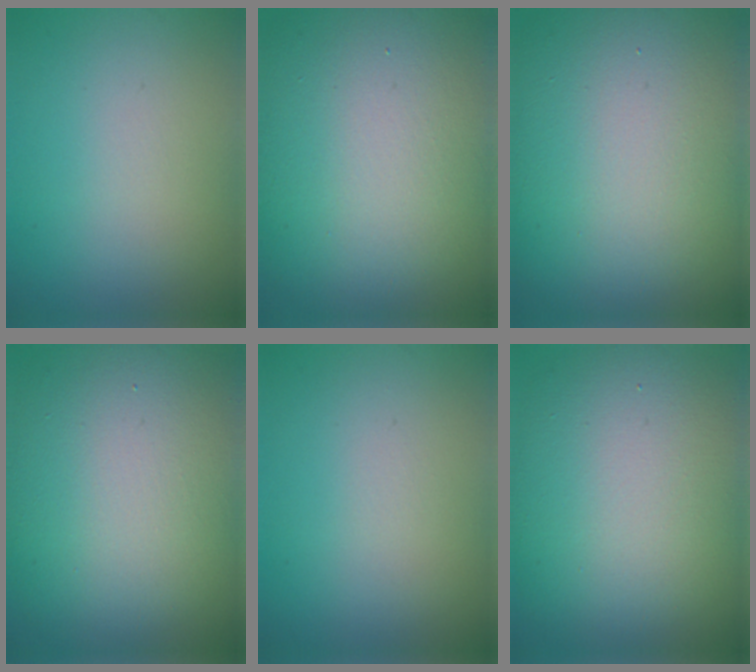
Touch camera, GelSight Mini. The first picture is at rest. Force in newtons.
{"total": 20.0, "press": 20.0, "slide": 0.9}
{"total": 20.3, "press": 20.3, "slide": 1.2}
{"total": 16.3, "press": 16.2, "slide": 1.1}
{"total": 0.0}
{"total": 14.8, "press": 14.8, "slide": 0.7}